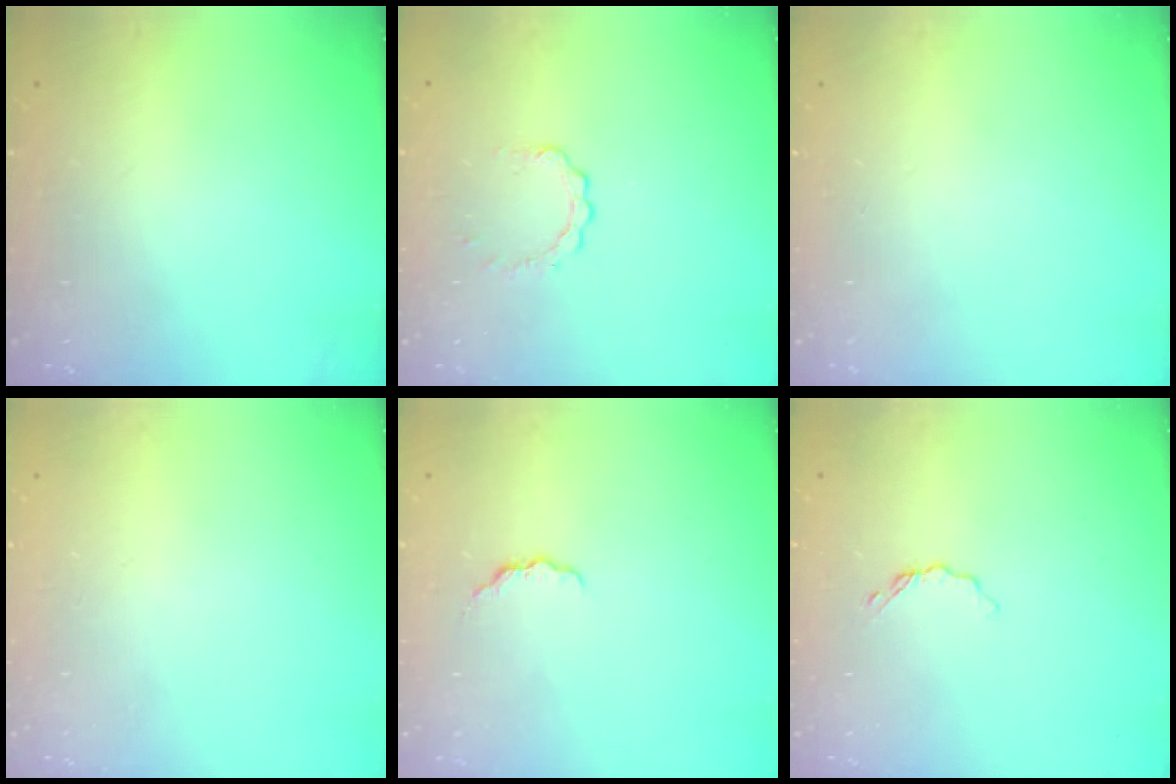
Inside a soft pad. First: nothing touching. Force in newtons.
{"total": 2.8, "press": 2.8, "slide": 0.3}
{"total": 0.0}
{"total": 1.7, "press": 1.6, "slide": 0.8}
{"total": 4.3, "press": 4.2, "slide": 0.4}
{"total": 4.5, "press": 4.5, "slide": 0.4}